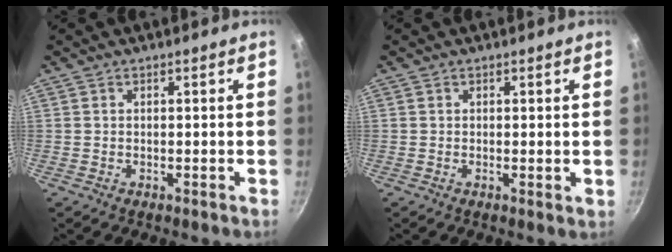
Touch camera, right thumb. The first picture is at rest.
{"total": 1.0, "force": [0.2, 0.2, 0.9], "torque": [-0.013, -0.003, 0.000]}